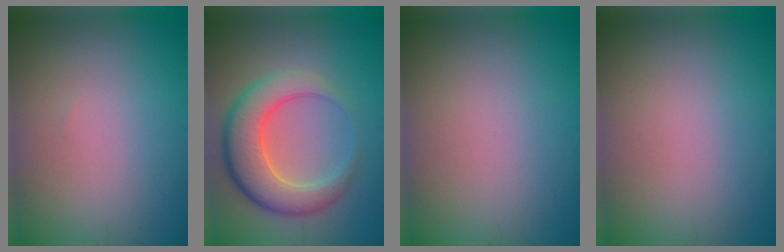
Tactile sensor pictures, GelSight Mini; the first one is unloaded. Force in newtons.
{"total": 6.5, "press": 6.5, "slide": 0.4}
{"total": 0.0}
{"total": 0.0}